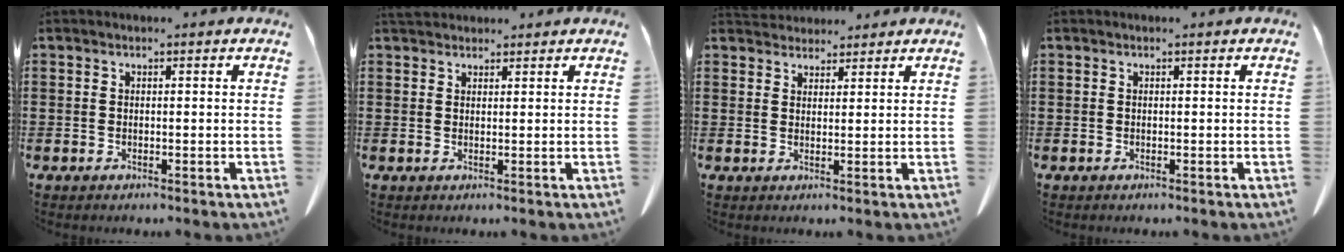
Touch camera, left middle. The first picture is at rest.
{"total": 2.2, "force": [2.0, 0.8, 0.5], "torque": [-0.016, 0.003, 0.039]}
{"total": 3.1, "force": [2.9, 0.8, 0.1], "torque": [-0.009, -0.005, 0.057]}
{"total": 0.0}